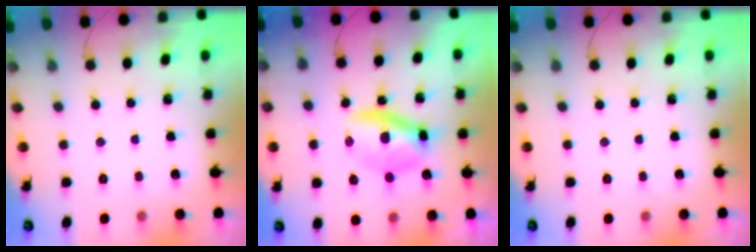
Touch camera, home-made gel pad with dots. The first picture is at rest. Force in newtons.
{"total": 6.1, "press": 6.0, "slide": 1.3}
{"total": 0.0}